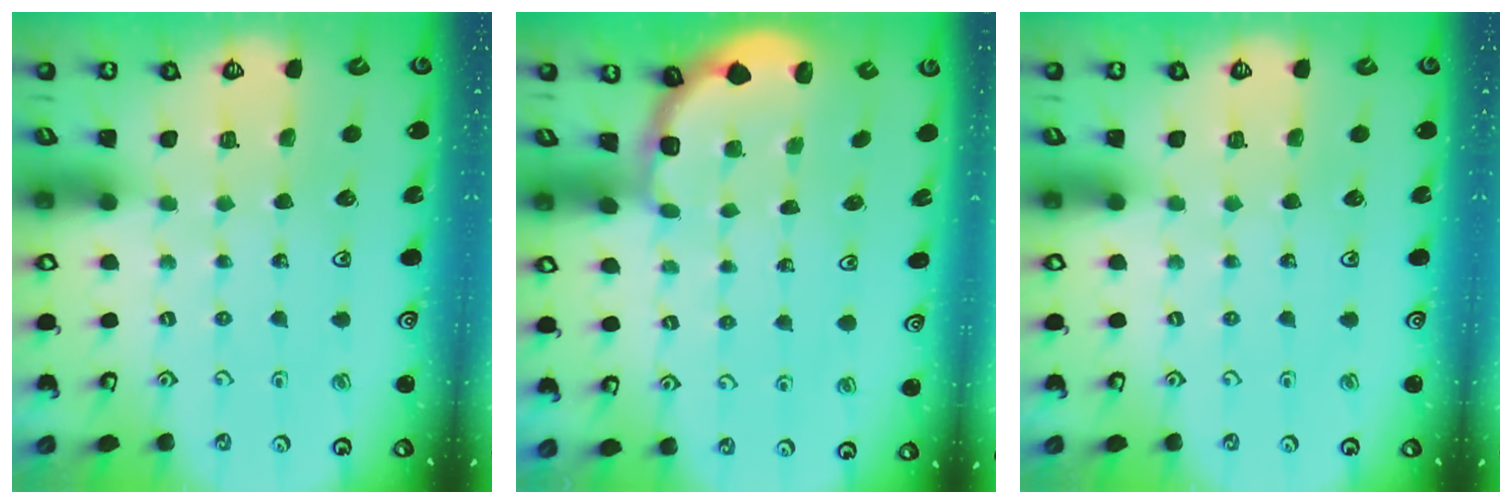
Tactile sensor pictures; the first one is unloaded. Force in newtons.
{"total": 1.9, "press": 1.7, "slide": 0.8}
{"total": 0.0}